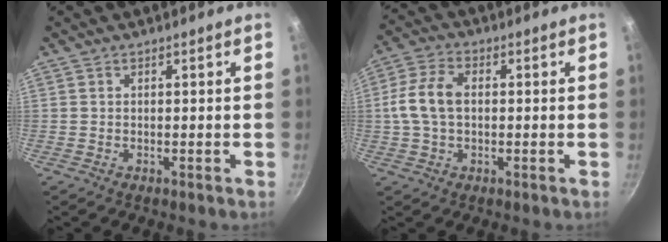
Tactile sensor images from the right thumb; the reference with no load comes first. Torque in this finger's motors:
{"motor_torque": [0.89, 1.73, 0.93, -0.31, 0.09]}